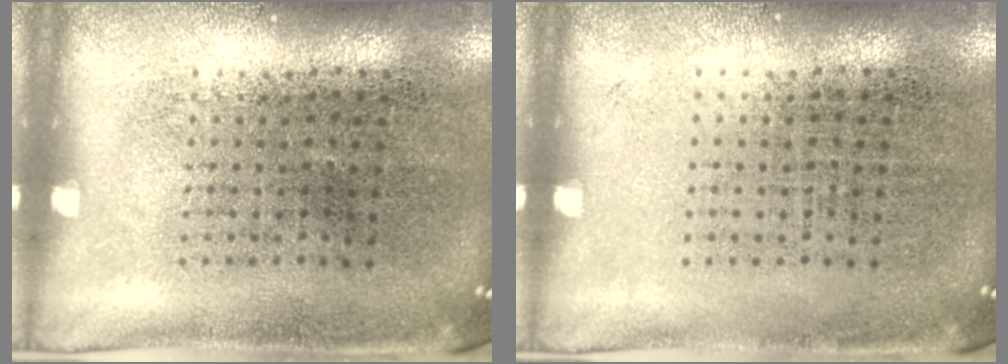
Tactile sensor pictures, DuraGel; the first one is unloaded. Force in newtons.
{"total": 0.0}